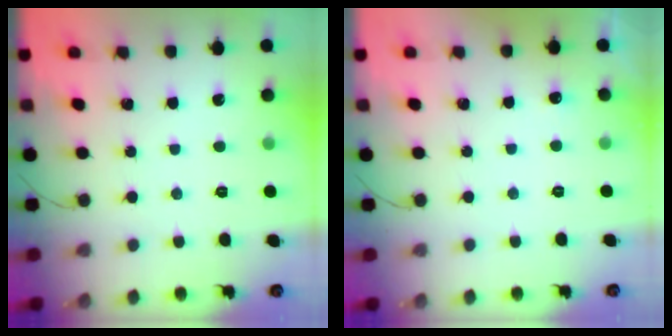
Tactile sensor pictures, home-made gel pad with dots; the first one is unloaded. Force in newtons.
{"total": 2.8, "press": 2.6, "slide": 1.2}